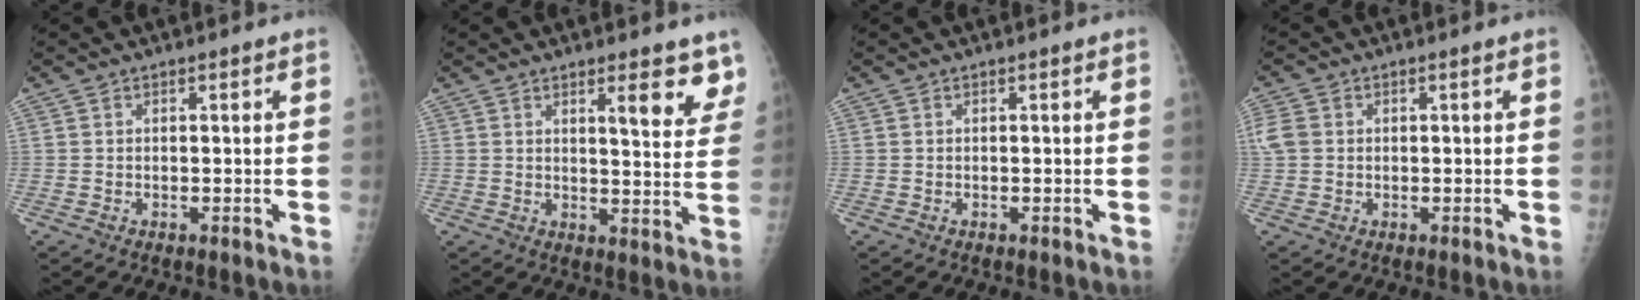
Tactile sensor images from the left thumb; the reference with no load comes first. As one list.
[{"total": 8.2, "force": [5.4, 2.1, 5.8], "torque": [-0.047, -0.034, 0.070]}, {"total": 0.0}, {"total": 4.3, "force": [0.6, 3.6, 2.4], "torque": [-0.063, 0.009, 0.014]}]